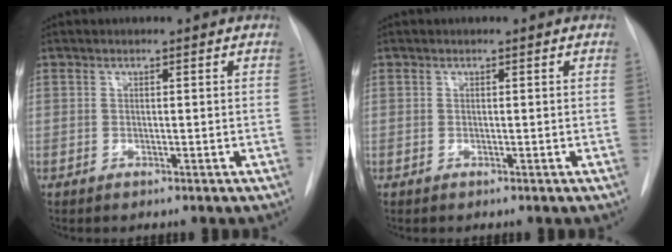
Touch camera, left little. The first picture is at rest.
{"total": 0.0}